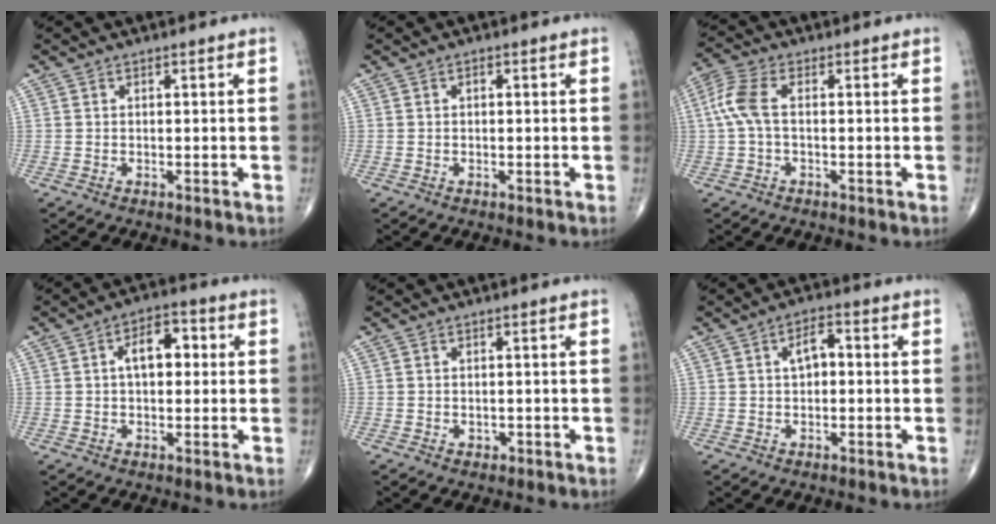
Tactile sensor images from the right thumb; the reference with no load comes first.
{"total": 0.5, "force": [0.1, 0.3, 0.4], "torque": [-0.003, 0.002, 0.000]}
{"total": 6.1, "force": [0.1, 2.8, 5.5], "torque": [-0.146, 0.017, -0.004]}
{"total": 7.3, "force": [1.1, 4.2, 5.8], "torque": [-0.072, 0.020, 0.009]}
{"total": 0.9, "force": [-0.4, 0.8, 0.4], "torque": [-0.002, 0.001, -0.003]}
{"total": 4.3, "force": [0.5, 2.4, 3.5], "torque": [-0.050, 0.016, 0.001]}